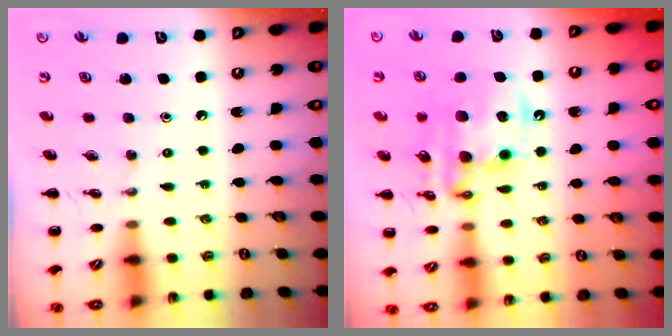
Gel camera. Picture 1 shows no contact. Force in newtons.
{"total": 15.3, "press": 14.9, "slide": 3.5}